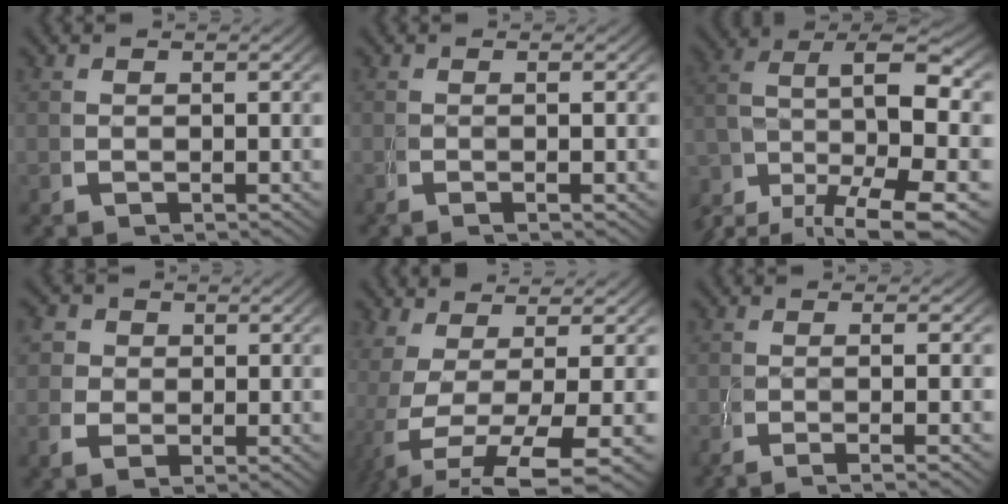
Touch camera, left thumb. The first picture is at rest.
{"total": 1.5, "force": [0.0, -0.3, 1.5], "torque": [-0.032, 0.004, -0.004]}
{"total": 11.5, "force": [-0.7, 7.1, 9.0], "torque": [-0.187, -0.053, 0.011]}
{"total": 2.7, "force": [0.4, 2.3, 1.3], "torque": [-0.031, -0.006, 0.002]}
{"total": 9.5, "force": [-2.1, 4.6, 8.1], "torque": [-0.181, -0.045, -0.001]}
{"total": 3.9, "force": [-1.8, 0.3, 3.5], "torque": [-0.066, -0.003, -0.030]}